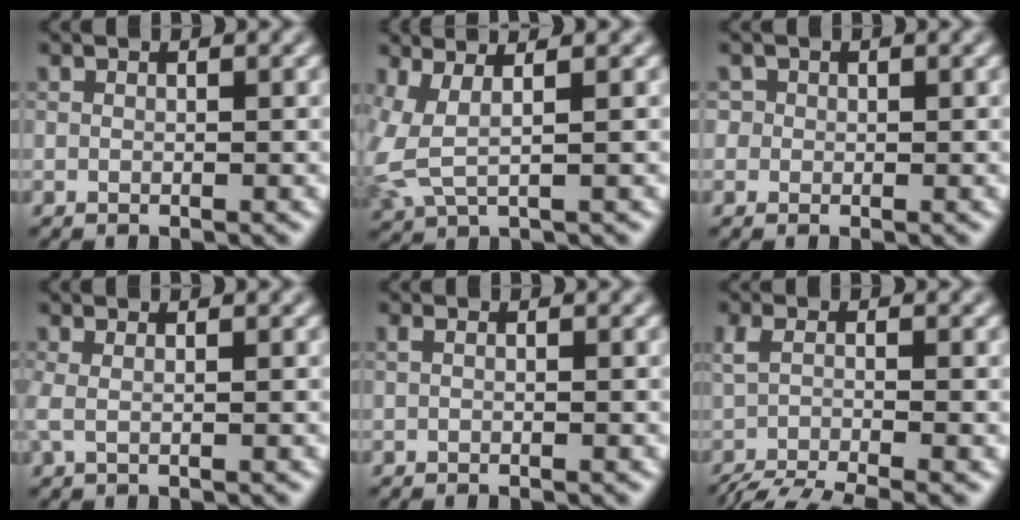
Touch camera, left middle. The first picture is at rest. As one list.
[{"total": 3.7, "force": [0.8, 1.5, 3.3], "torque": [-0.097, -0.003, 0.019]}, {"total": 1.0, "force": [0.2, 1.0, 0.2], "torque": [0.005, -0.002, -0.002]}, {"total": 1.3, "force": [0.4, 0.4, 1.2], "torque": [-0.023, 0.004, 0.003]}, {"total": 0.7, "force": [-0.1, 0.2, 0.6], "torque": [-0.011, -0.004, -0.003]}, {"total": 5.9, "force": [-4.0, 1.6, 4.1], "torque": [-0.080, -0.023, -0.075]}]